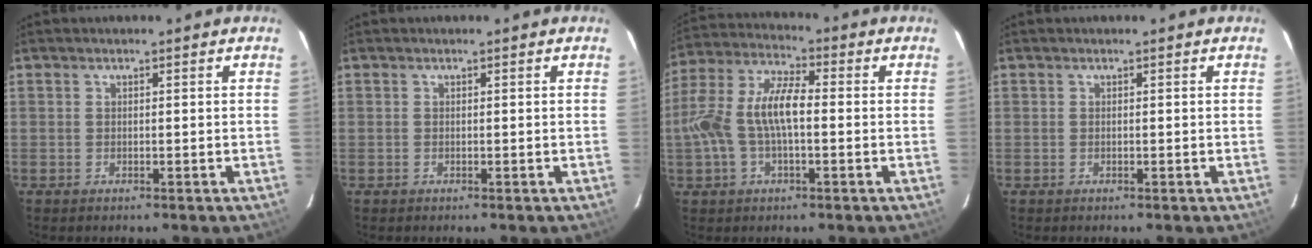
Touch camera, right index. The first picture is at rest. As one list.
[{"total": 0.0}, {"total": 12.0, "force": [-1.3, 5.1, 10.8], "torque": [-0.229, 0.015, -0.027]}, {"total": 0.0}]